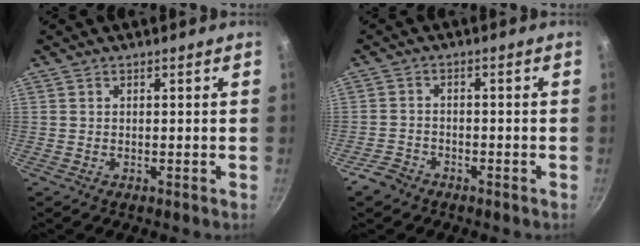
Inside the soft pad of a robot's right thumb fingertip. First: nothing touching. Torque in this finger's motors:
{"motor_torque": [1.18, -0.70, 0.88, -0.76, 0.16]}